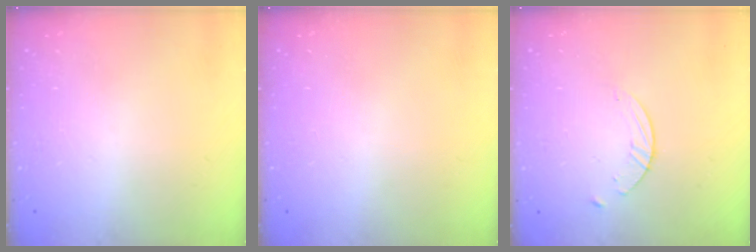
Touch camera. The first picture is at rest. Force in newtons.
{"total": 0.0}
{"total": 2.7, "press": 2.6, "slide": 0.3}